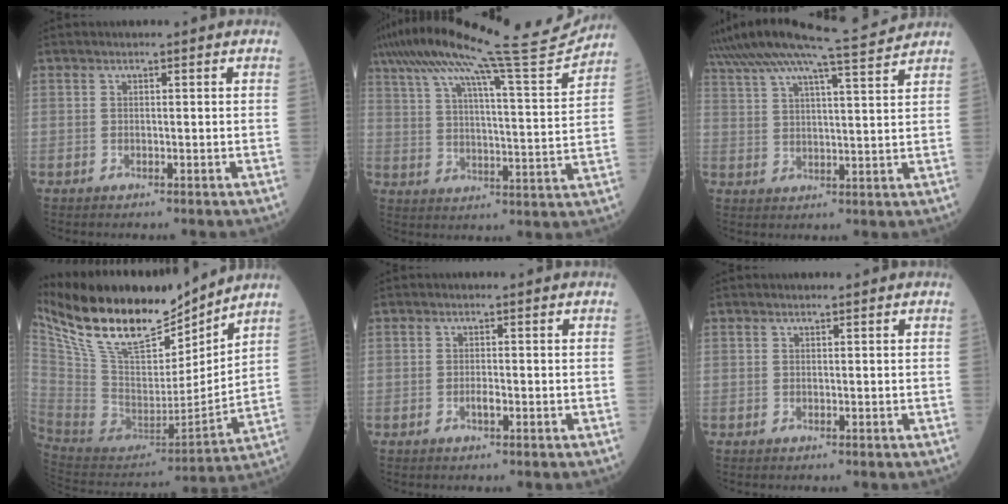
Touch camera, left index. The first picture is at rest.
{"total": 22.5, "force": [20.0, -0.3, 10.3], "torque": [-0.186, -0.021, 0.292]}
{"total": 17.6, "force": [16.2, -1.9, 6.6], "torque": [-0.128, -0.028, 0.246]}
{"total": 22.0, "force": [17.8, 5.7, 11.6], "torque": [-0.224, 0.005, 0.327]}
{"total": 1.0, "force": [-0.4, 0.2, 0.9], "torque": [-0.019, 0.000, -0.007]}
{"total": 0.0}